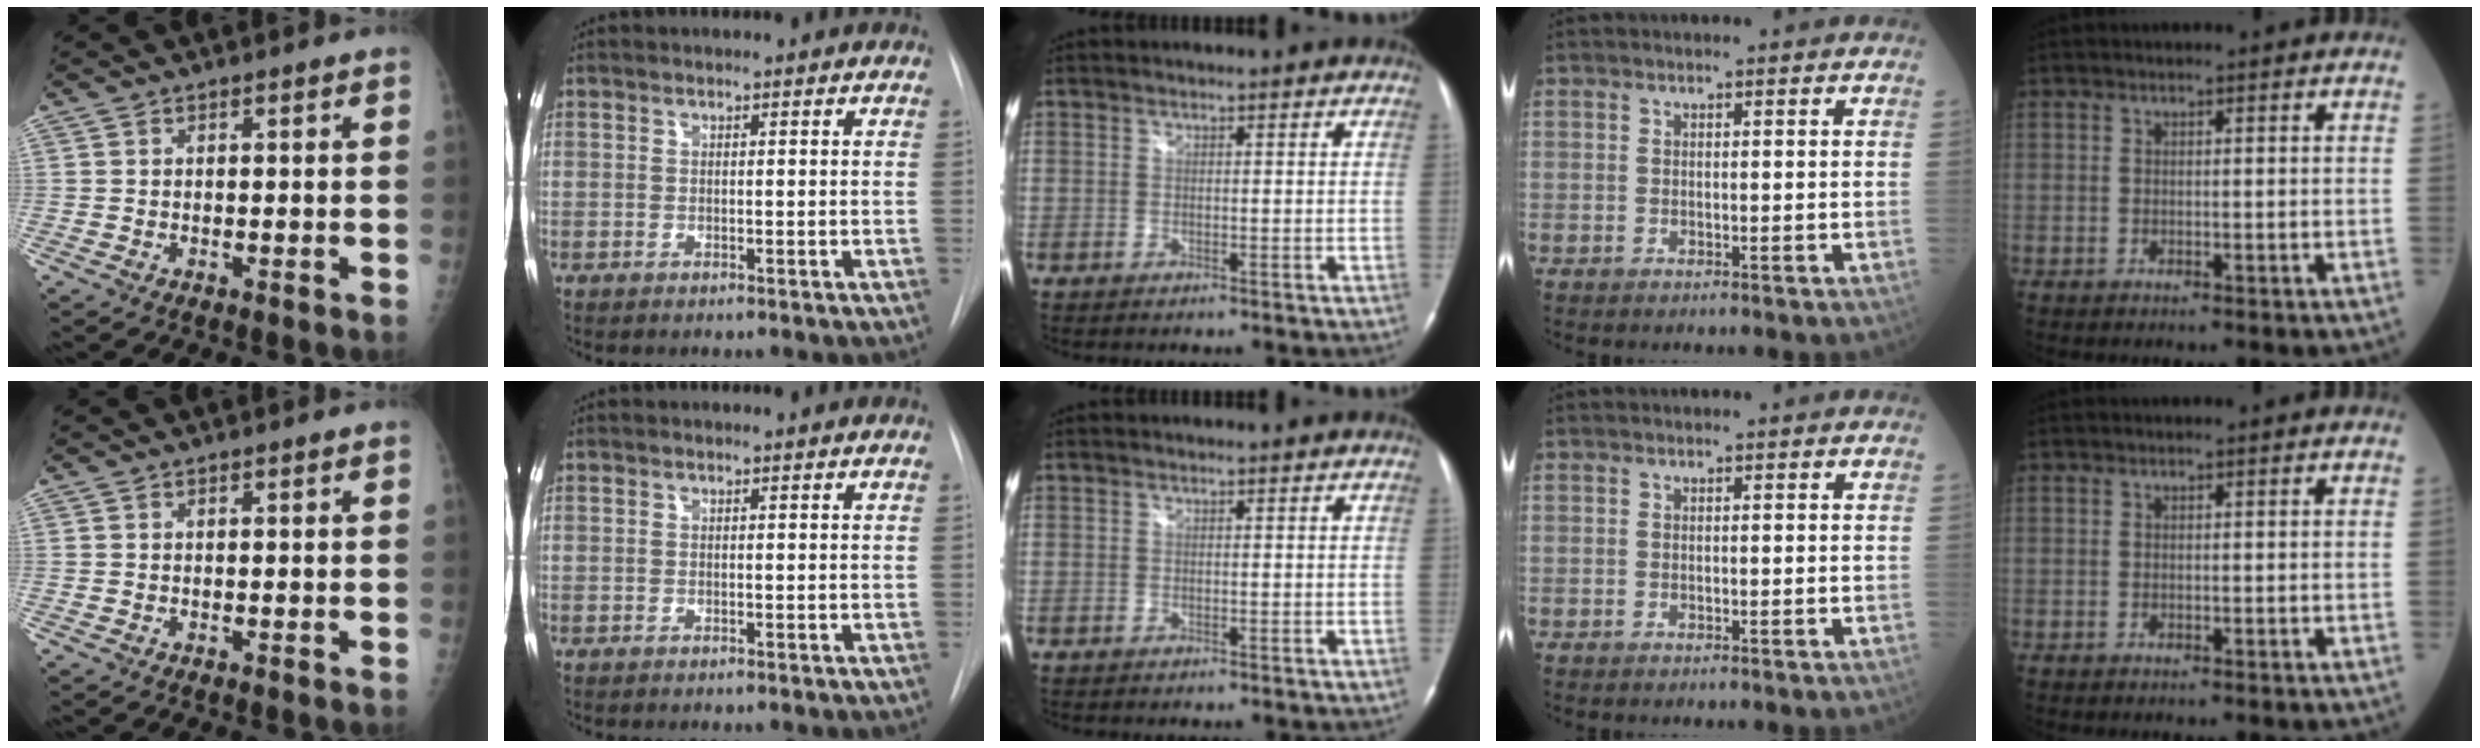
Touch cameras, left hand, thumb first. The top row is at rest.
{}